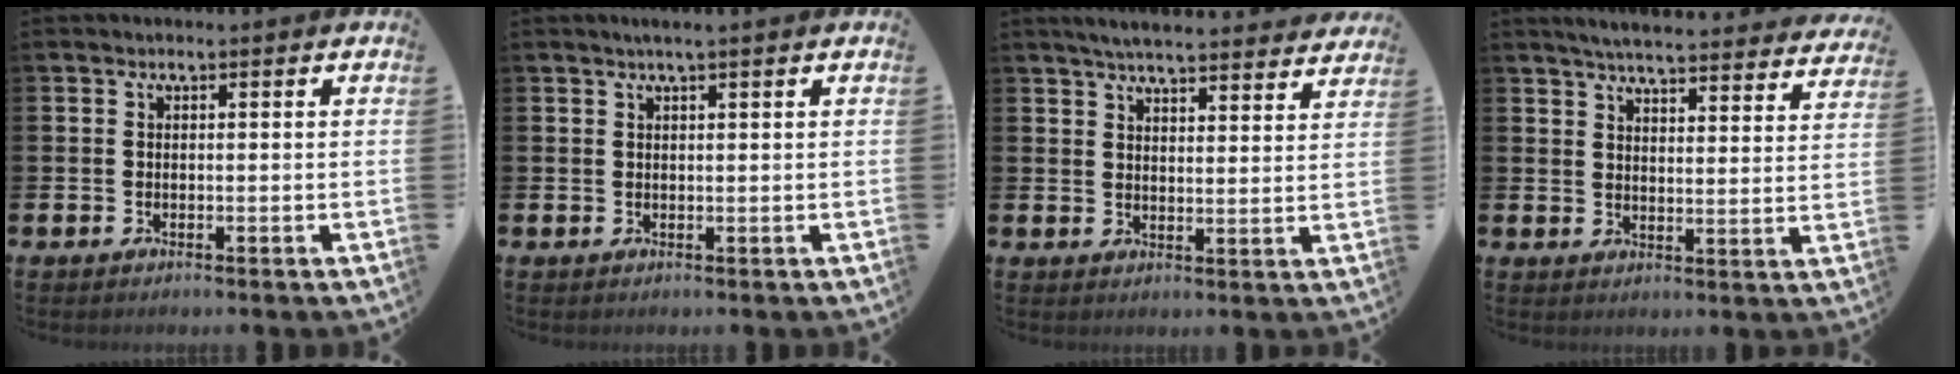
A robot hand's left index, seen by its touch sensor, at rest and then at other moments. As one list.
[{"total": 1.2, "force": [1.0, -0.1, 0.8], "torque": [-0.020, 0.005, 0.019]}, {"total": 5.4, "force": [5.3, 0.4, 1.2], "torque": [-0.026, -0.032, 0.092]}, {"total": 5.3, "force": [5.2, 0.2, 1.1], "torque": [-0.029, -0.039, 0.088]}]